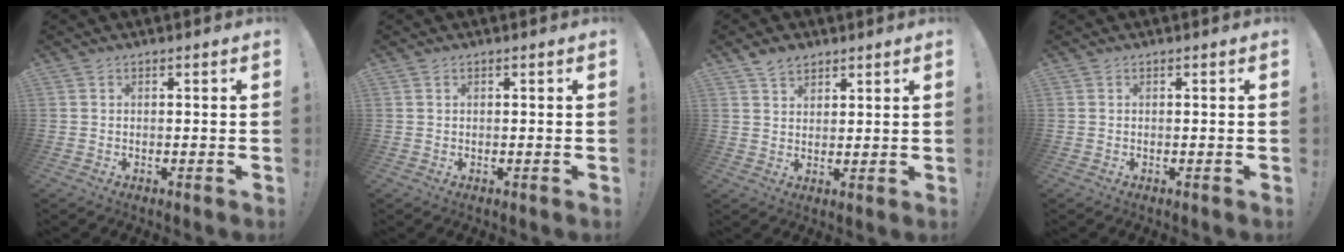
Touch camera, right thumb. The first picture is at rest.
{"total": 0.0}
{"total": 5.7, "force": [4.0, 3.8, 1.5], "torque": [-0.024, -0.017, 0.075]}
{"total": 0.0}